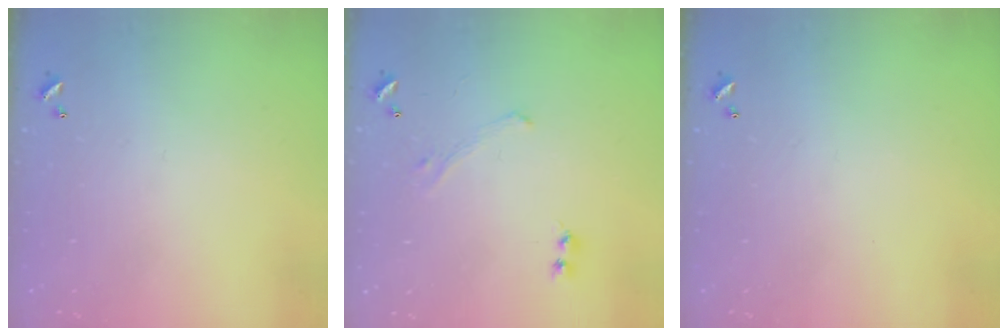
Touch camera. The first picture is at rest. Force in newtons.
{"total": 0.0}
{"total": 0.0}